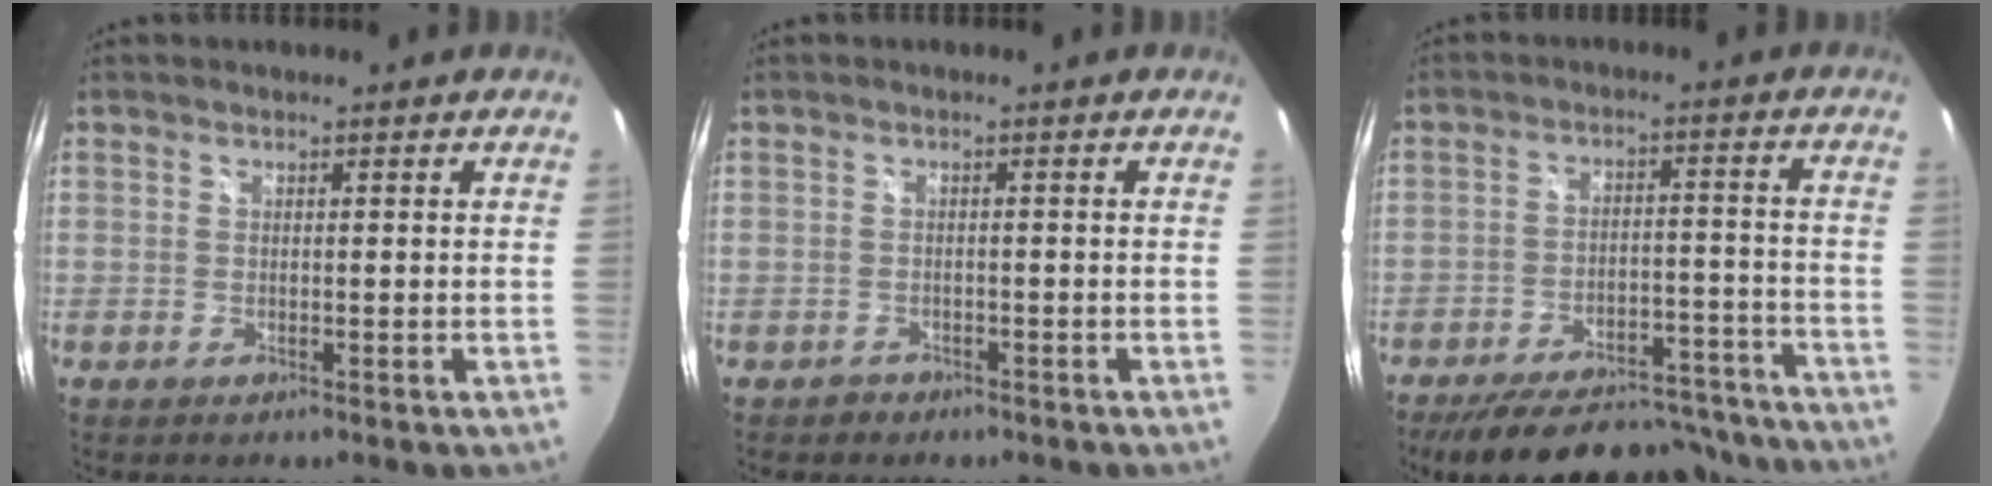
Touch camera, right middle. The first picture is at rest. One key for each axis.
{"total": 1.6, "fx": -1.0, "fy": 1.2, "fz": 0.2, "tx": -0.009, "ty": 0.002, "tz": -0.014}
{"total": 23.1, "fx": -20.0, "fy": 7.3, "fz": 8.8, "tx": -0.160, "ty": 0.021, "tz": -0.252}